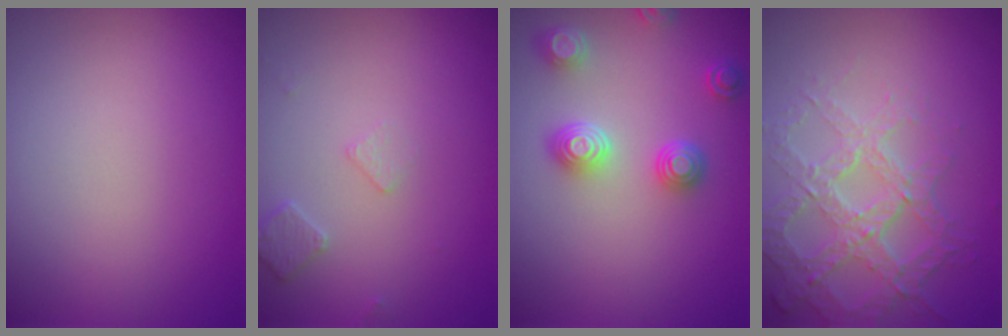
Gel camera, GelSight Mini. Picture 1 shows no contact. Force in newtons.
{"total": 1.5, "press": 1.4, "slide": 0.3}
{"total": 3.8, "press": 3.2, "slide": 2.1}
{"total": 3.8, "press": 3.7, "slide": 0.9}